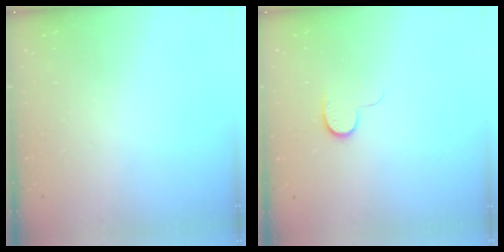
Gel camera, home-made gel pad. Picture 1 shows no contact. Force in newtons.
{"total": 5.3, "press": 5.3, "slide": 0.5}